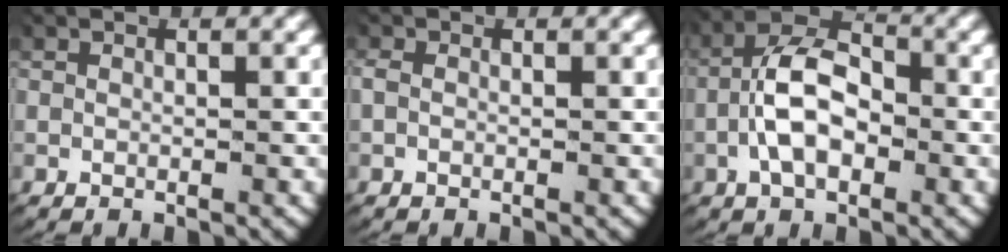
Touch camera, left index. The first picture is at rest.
{"total": 0.8, "force": [0.0, 0.6, 0.6], "torque": [-0.018, 0.002, -0.001]}
{"total": 6.2, "force": [-0.6, 3.7, 4.9], "torque": [-0.089, -0.001, -0.015]}